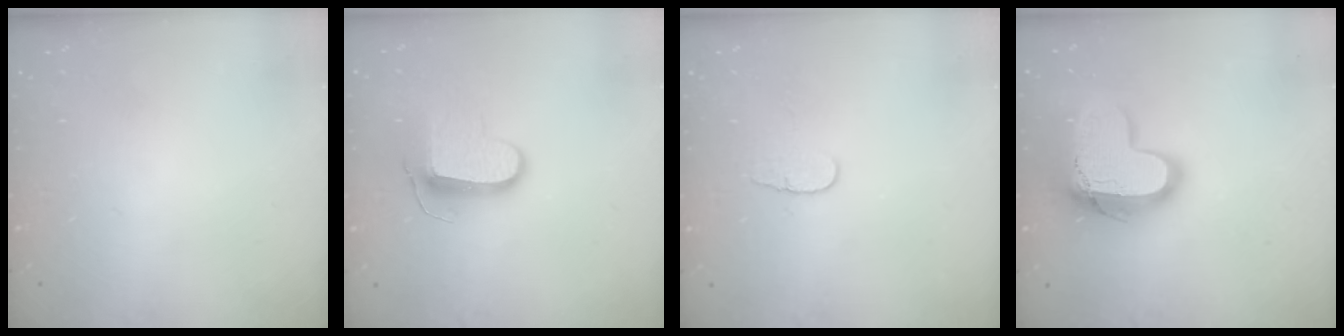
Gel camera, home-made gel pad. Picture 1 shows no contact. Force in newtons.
{"total": 10.0, "press": 10.0, "slide": 0.2}
{"total": 4.8, "press": 4.8, "slide": 0.4}
{"total": 16.2, "press": 16.1, "slide": 1.3}